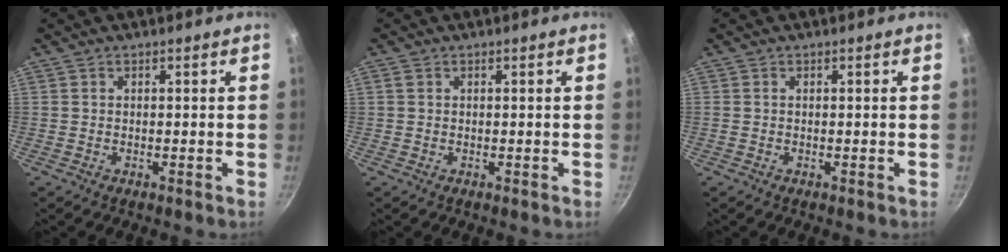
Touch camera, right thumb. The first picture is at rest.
{"total": 0.9, "force": [0.3, 0.7, 0.4], "torque": [-0.007, 0.003, 0.004]}
{"total": 0.0}